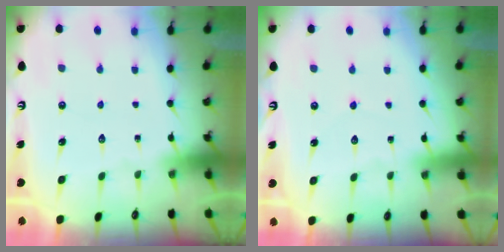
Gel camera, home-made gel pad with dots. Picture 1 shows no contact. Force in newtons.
{"total": 2.9, "press": 2.9, "slide": 0.4}